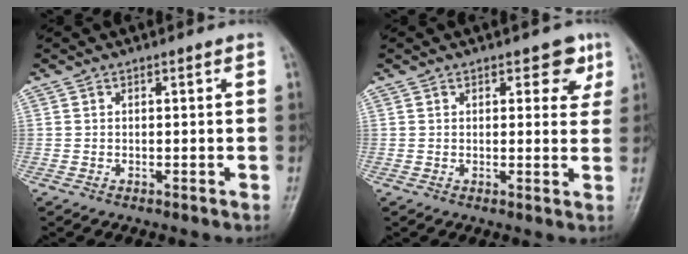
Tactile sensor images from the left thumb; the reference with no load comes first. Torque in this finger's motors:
{"motor_torque": [-0.09, 0.06, -0.10, -0.30, 0.08]}